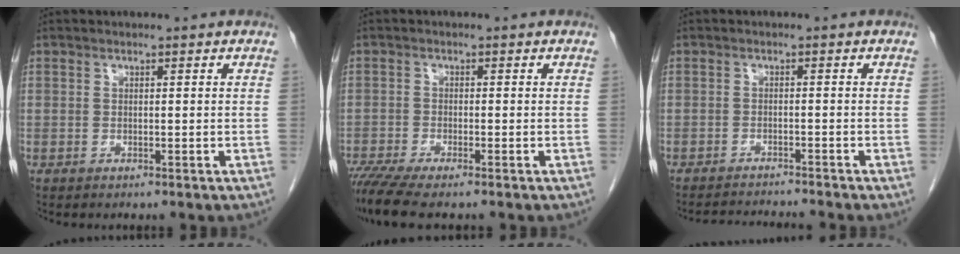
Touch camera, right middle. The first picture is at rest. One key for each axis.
{"total": 5.5, "fx": -4.5, "fy": 0.1, "fz": 3.2, "tx": -0.056, "ty": -0.014, "tz": -0.081}
{"total": 4.9, "fx": -4.8, "fy": -1.1, "fz": 0.7, "tx": -0.008, "ty": -0.009, "tz": -0.077}